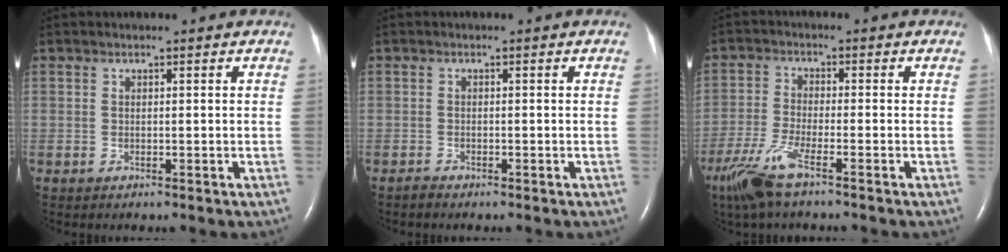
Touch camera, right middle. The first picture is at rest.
{"total": 0.6, "force": [-0.6, 0.1, 0.1], "torque": [-0.005, -0.001, -0.014]}
{"total": 7.3, "force": [-4.9, 0.6, 5.4], "torque": [-0.128, -0.022, -0.100]}